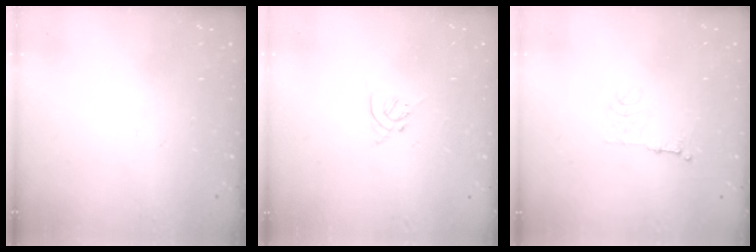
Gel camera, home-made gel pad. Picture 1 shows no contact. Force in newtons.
{"total": 2.7, "press": 2.6, "slide": 0.7}
{"total": 5.8, "press": 5.8, "slide": 0.5}